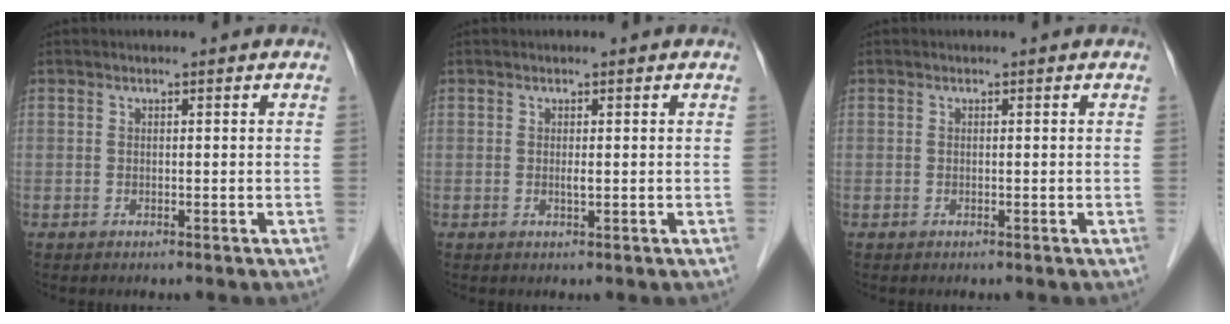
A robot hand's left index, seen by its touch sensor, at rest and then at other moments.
{"total": 0.7, "force": [0.1, 0.0, 0.7], "torque": [-0.015, -0.002, 0.002]}
{"total": 0.0}